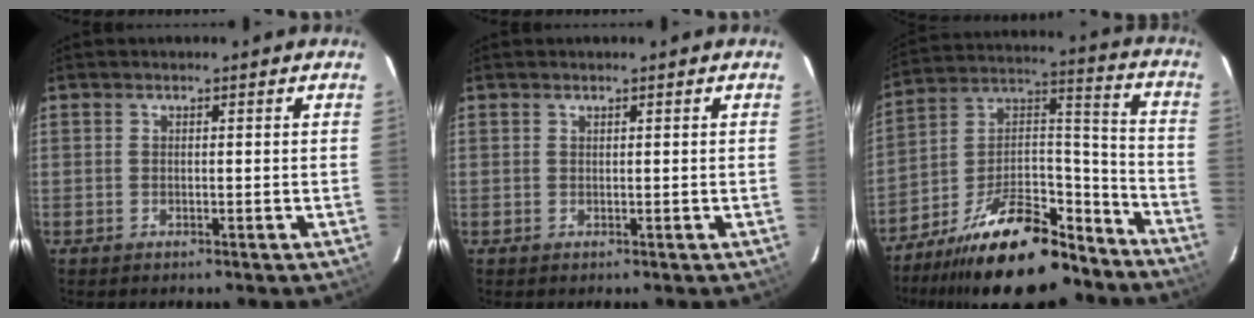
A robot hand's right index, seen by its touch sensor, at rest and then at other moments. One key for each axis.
{"total": 0.0}
{"total": 22.7, "fx": -16.9, "fy": 8.8, "fz": 12.2, "tx": -0.217, "ty": 0.036, "tz": -0.260}